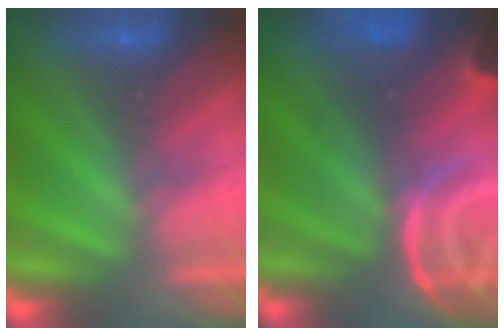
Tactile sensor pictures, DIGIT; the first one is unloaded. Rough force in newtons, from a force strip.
{"total": 8.8}